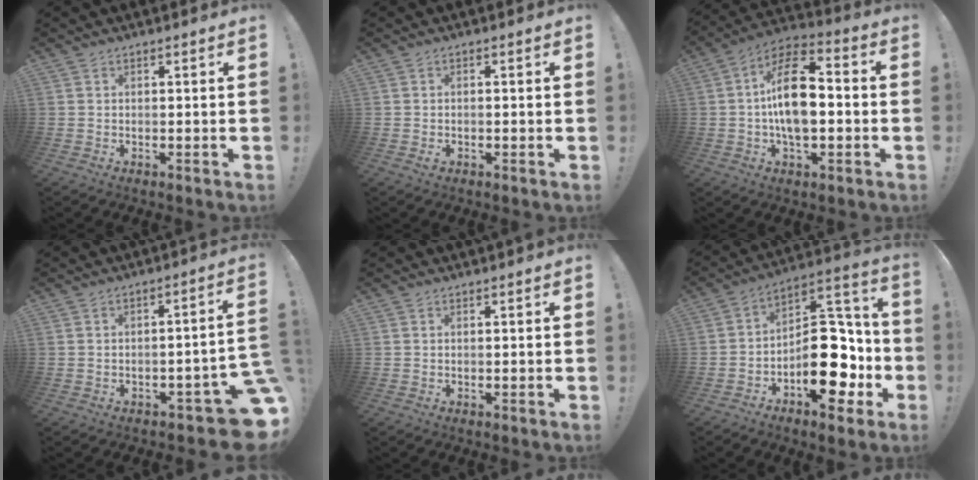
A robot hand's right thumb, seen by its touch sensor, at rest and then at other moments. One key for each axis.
{"total": 1.0, "fx": -0.7, "fy": 0.4, "fz": 0.6, "tx": -0.006, "ty": 0.000, "tz": -0.012}
{"total": 16.7, "fx": -1.1, "fy": 9.0, "fz": 14.0, "tx": -0.241, "ty": 0.017, "tz": -0.022}
{"total": 8.9, "fx": -4.5, "fy": 2.8, "fz": 7.2, "tx": -0.076, "ty": 0.016, "tz": -0.073}
{"total": 0.0}
{"total": 20.4, "fx": -6.3, "fy": 11.8, "fz": 15.4, "tx": -0.186, "ty": 0.048, "tz": -0.078}